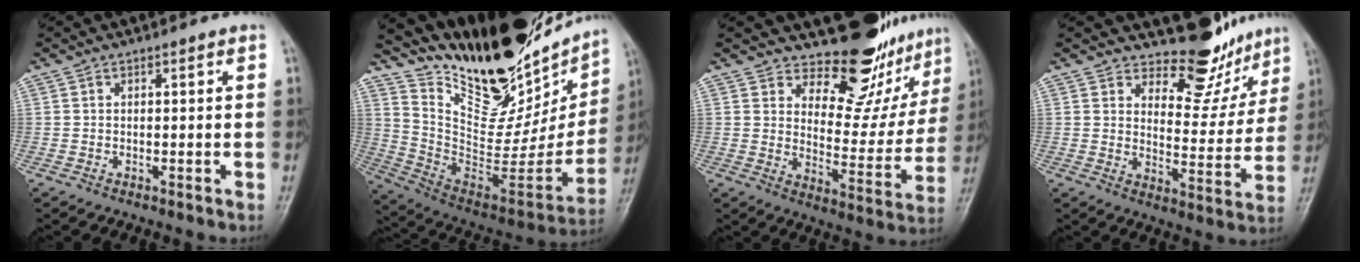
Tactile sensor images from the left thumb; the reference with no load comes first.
{"total": 31.3, "force": [24.4, 11.4, 16.0], "torque": [-0.221, -0.112, 0.383]}
{"total": 15.2, "force": [13.2, 6.2, 4.4], "torque": [-0.006, -0.117, 0.173]}
{"total": 10.7, "force": [9.3, 4.6, 2.5], "torque": [0.005, -0.083, 0.129]}